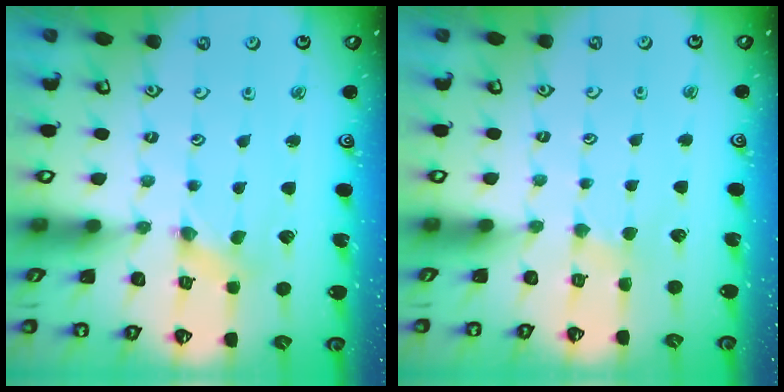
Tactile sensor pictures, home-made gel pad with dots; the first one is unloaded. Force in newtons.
{"total": 1.6, "press": 1.6, "slide": 0.3}